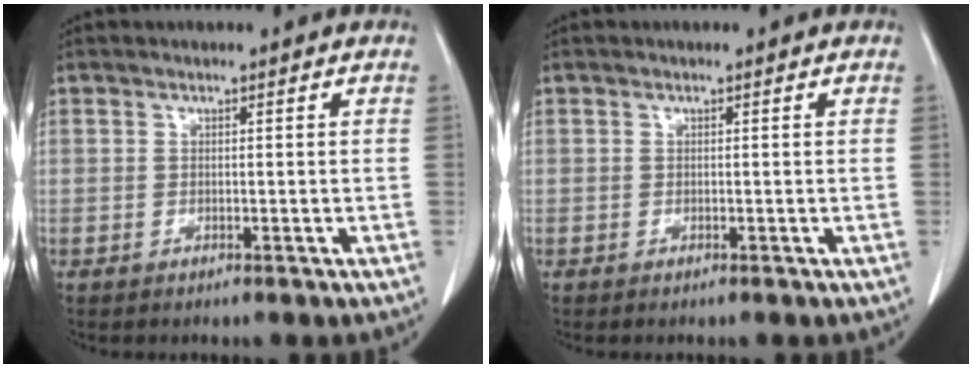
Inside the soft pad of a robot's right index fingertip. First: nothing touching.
{"total": 0.0}